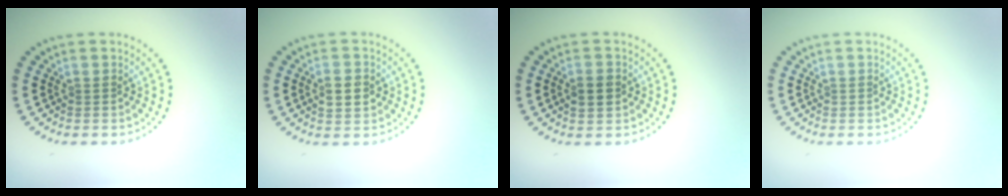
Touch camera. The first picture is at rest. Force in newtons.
{"total": 2.8, "press": 2.8, "slide": 0.2}
{"total": 1.9, "press": 1.9, "slide": 0.2}
{"total": 0.0}